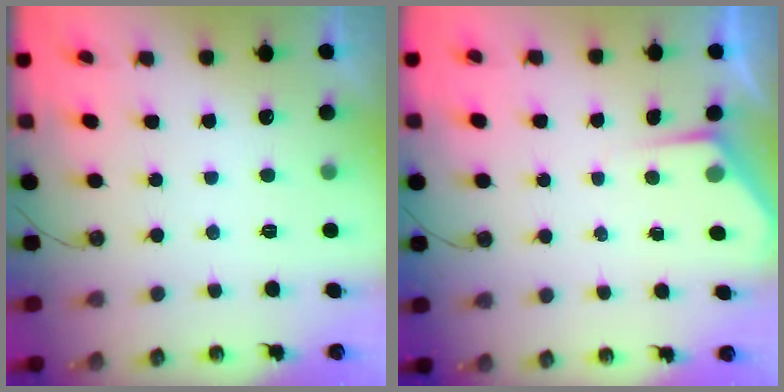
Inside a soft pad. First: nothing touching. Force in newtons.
{"total": 2.9, "press": 2.8, "slide": 0.5}